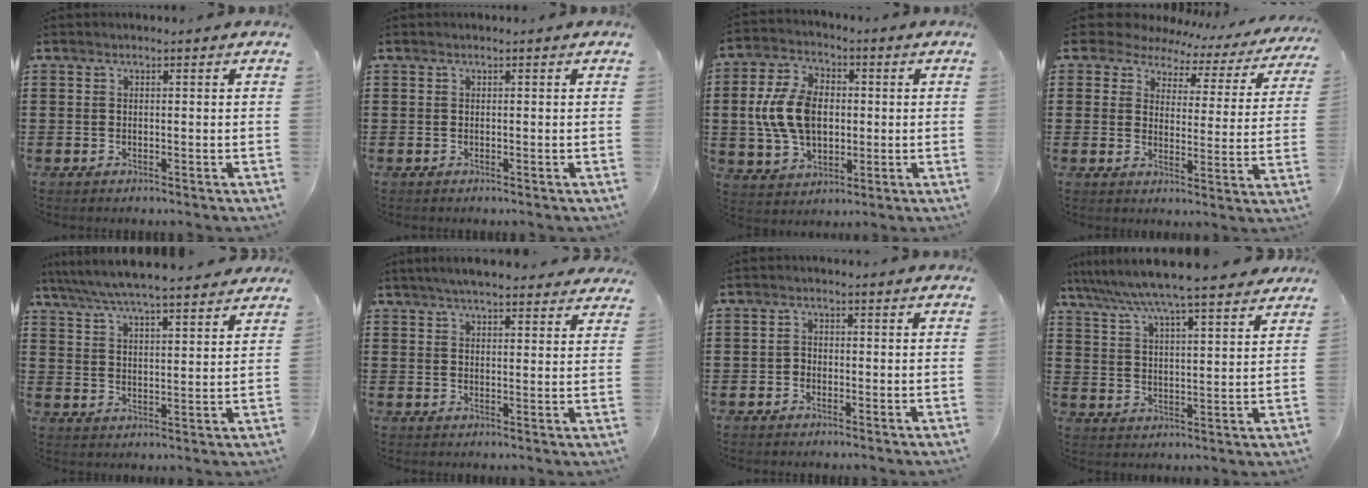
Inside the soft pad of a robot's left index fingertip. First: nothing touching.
{"total": 0.0}
{"total": 10.3, "force": [0.2, 7.1, 7.5], "torque": [-0.185, 0.009, -0.001]}
{"total": 5.3, "force": [4.4, 2.7, 1.1], "torque": [-0.041, -0.024, 0.075]}
{"total": 5.8, "force": [5.4, 0.1, 2.1], "torque": [-0.062, -0.026, 0.095]}
{"total": 5.0, "force": [4.6, 0.6, 1.9], "torque": [-0.049, -0.007, 0.086]}
{"total": 1.1, "force": [-0.6, 0.9, 0.4], "torque": [-0.011, 0.002, -0.014]}
{"total": 6.9, "force": [6.2, -0.1, 3.0], "torque": [-0.084, -0.033, 0.104]}